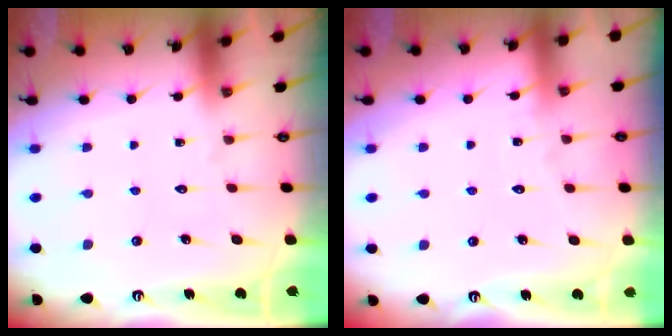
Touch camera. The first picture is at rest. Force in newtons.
{"total": 3.3, "press": 3.3, "slide": 0.3}